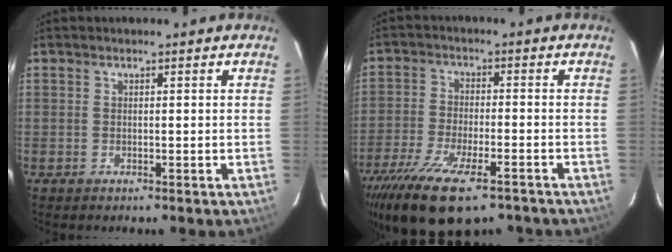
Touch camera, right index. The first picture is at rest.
{"total": 17.4, "force": [-12.0, 6.0, 11.0], "torque": [-0.229, -0.051, -0.205]}